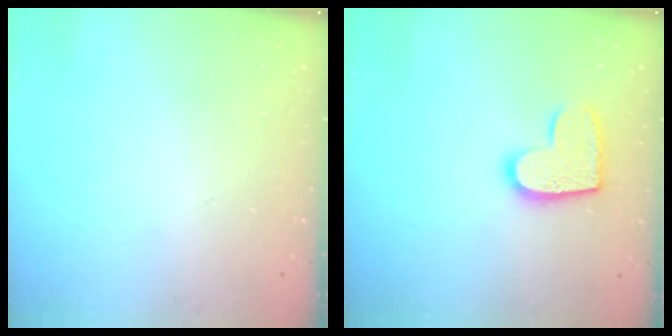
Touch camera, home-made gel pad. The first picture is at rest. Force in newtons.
{"total": 12.1, "press": 12.0, "slide": 0.6}